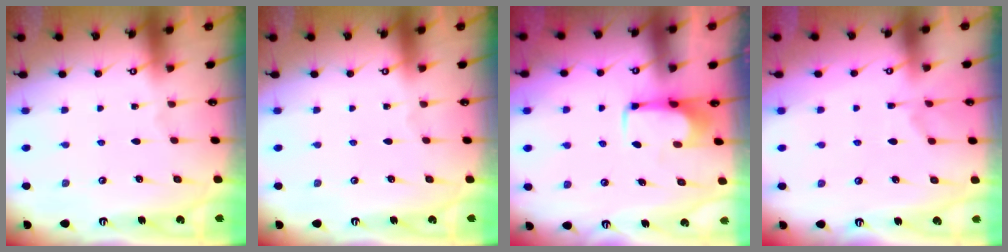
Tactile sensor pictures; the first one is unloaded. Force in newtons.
{"total": 0.0}
{"total": 2.1, "press": 2.1, "slide": 0.4}
{"total": 2.2, "press": 1.8, "slide": 1.3}